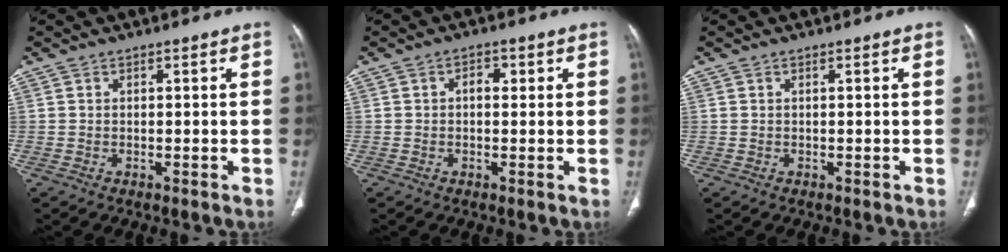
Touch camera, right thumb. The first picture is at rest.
{"total": 2.3, "force": [0.4, 1.6, 1.6], "torque": [-0.014, 0.004, 0.002]}
{"total": 0.0}